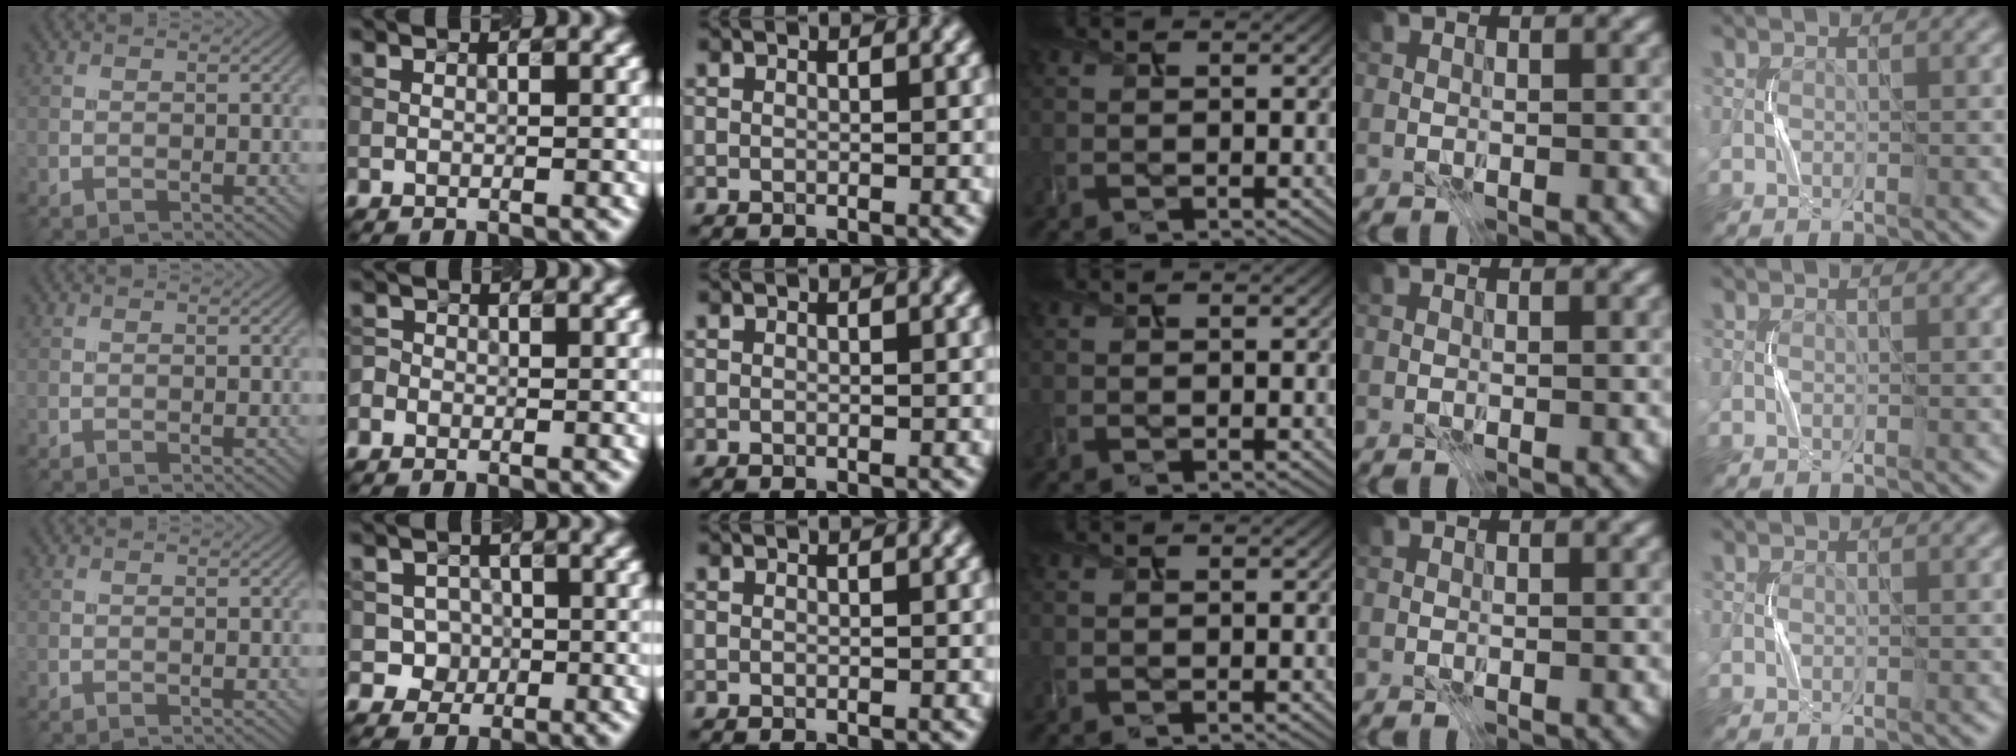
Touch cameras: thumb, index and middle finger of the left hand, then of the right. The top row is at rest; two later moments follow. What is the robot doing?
{"motion": "press", "object": "joystick"}